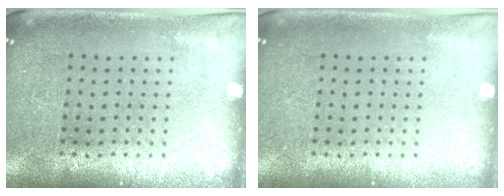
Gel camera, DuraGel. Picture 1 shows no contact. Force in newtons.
{"total": 0.0}